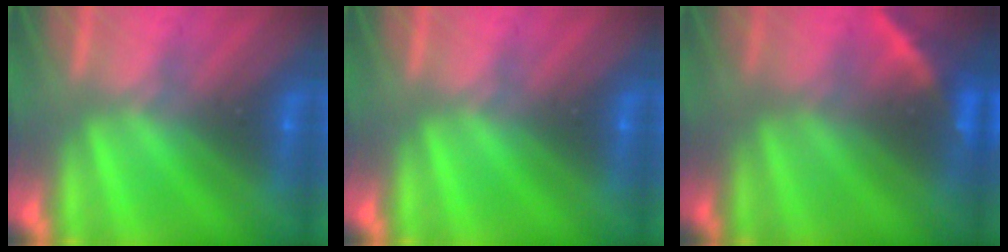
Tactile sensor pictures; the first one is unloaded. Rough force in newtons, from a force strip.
{"total": 0.0}
{"total": 2.2}